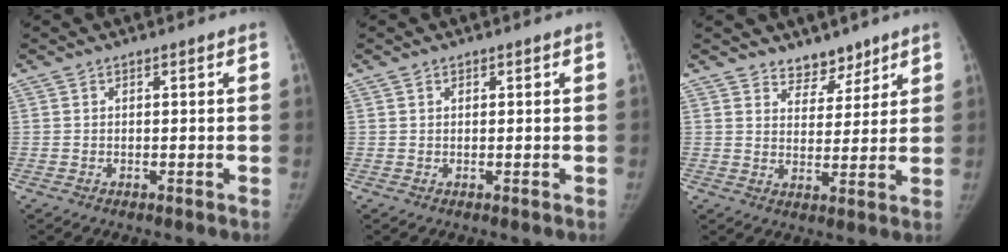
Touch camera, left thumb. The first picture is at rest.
{"total": 0.5, "force": [0.4, 0.3, 0.1], "torque": [-0.002, -0.002, 0.006]}
{"total": 5.4, "force": [4.5, 2.9, 0.8], "torque": [0.020, -0.034, 0.074]}